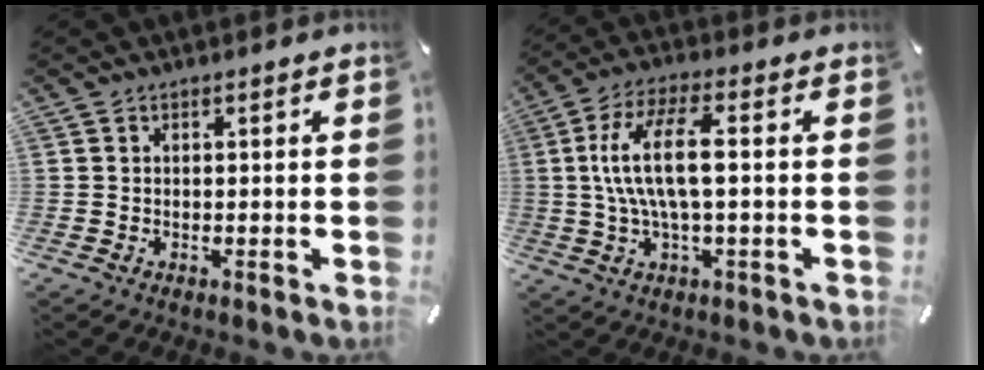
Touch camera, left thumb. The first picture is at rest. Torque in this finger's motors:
{"motor_torque": [2.20, 2.17, 1.82, -0.06, 0.40]}